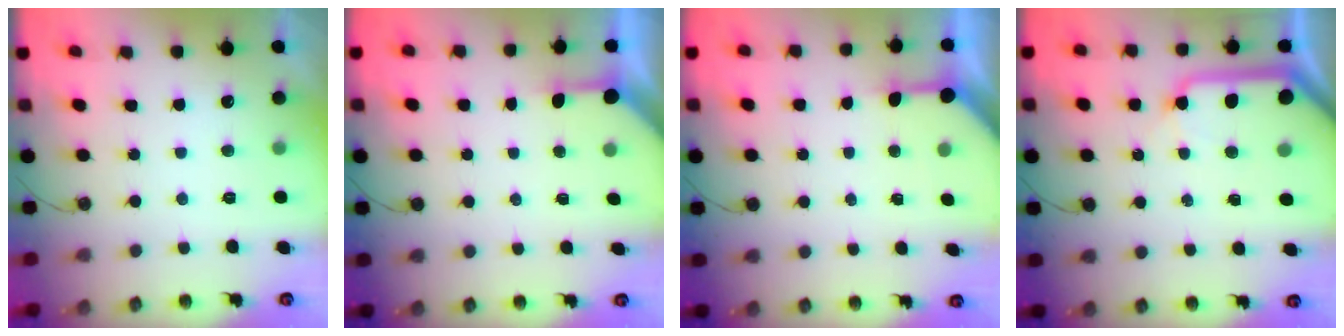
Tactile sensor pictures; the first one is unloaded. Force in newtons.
{"total": 2.7, "press": 2.6, "slide": 0.3}
{"total": 4.7, "press": 4.6, "slide": 0.5}
{"total": 13.2, "press": 13.1, "slide": 1.5}